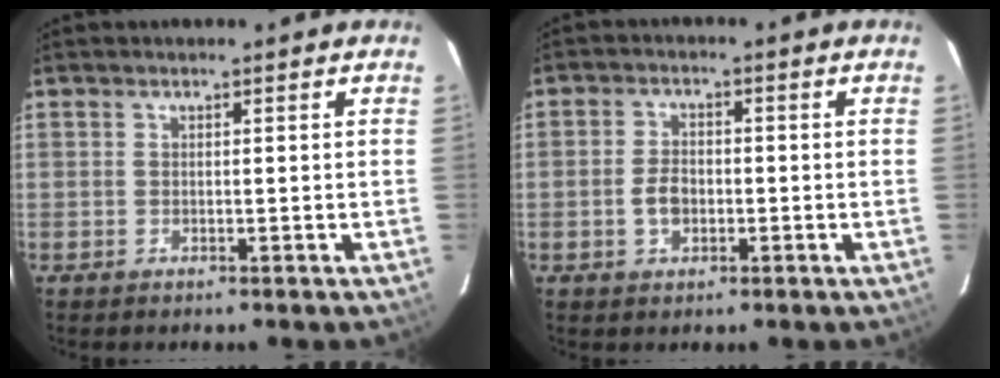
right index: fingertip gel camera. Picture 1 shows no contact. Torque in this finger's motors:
{"motor_torque": [0.98, -0.41, 0.52, 0.05]}